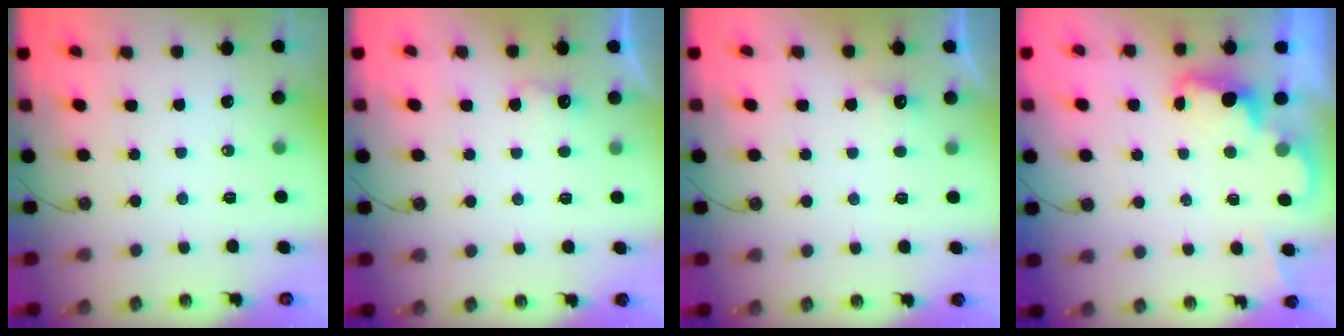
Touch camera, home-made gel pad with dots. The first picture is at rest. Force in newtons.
{"total": 6.0, "press": 5.9, "slide": 1.0}
{"total": 5.4, "press": 5.4, "slide": 0.8}
{"total": 2.3, "press": 2.3, "slide": 0.5}